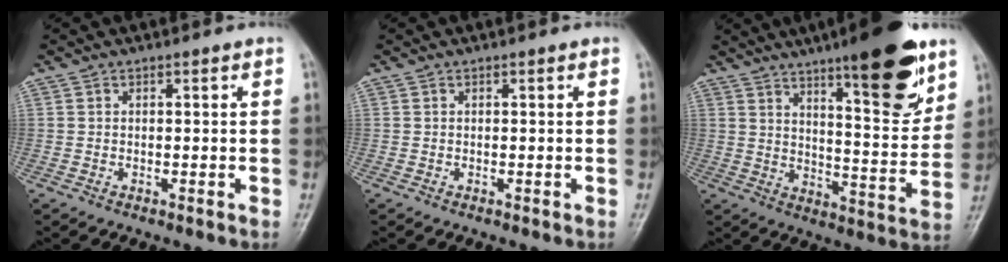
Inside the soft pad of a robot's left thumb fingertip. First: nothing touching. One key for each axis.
{"total": 0.0}
{"total": 17.9, "fx": 11.1, "fy": 4.3, "fz": 13.4, "tx": -0.160, "ty": -0.067, "tz": 0.169}